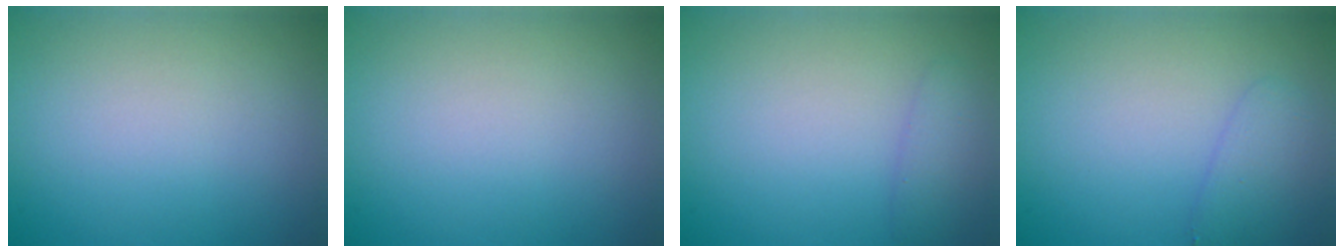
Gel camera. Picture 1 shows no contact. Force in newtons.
{"total": 0.0}
{"total": 1.5, "press": 1.5, "slide": 0.1}
{"total": 1.9, "press": 1.9, "slide": 0.1}